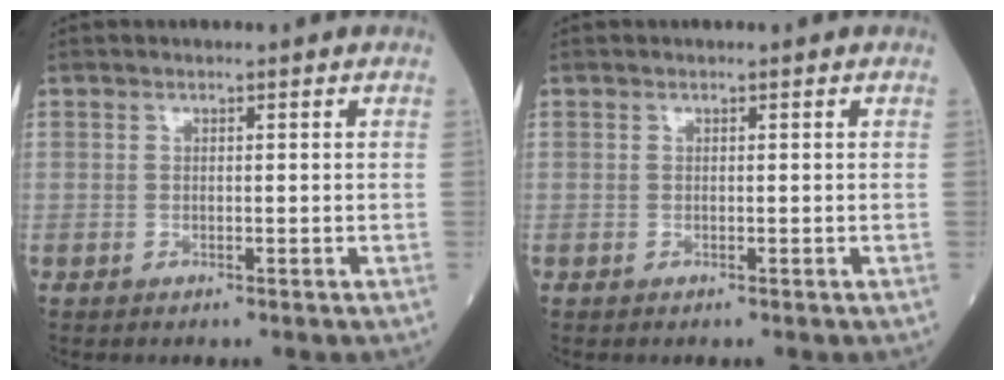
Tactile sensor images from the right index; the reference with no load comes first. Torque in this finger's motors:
{"motor_torque": [0.00, 0.00, 0.00, 0.00]}